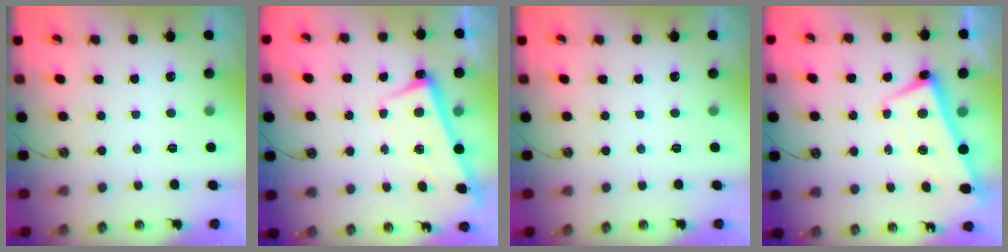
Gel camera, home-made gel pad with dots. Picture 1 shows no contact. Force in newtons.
{"total": 2.5, "press": 2.4, "slide": 0.9}
{"total": 0.0}
{"total": 2.7, "press": 2.7, "slide": 0.4}